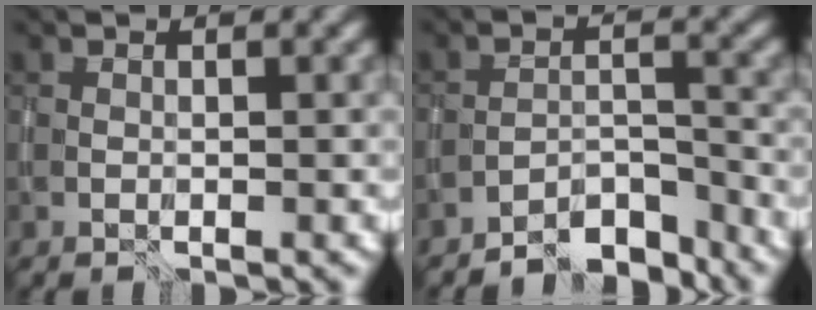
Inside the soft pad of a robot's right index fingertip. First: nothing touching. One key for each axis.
{"total": 4.7, "fx": -4.5, "fy": 1.0, "fz": 0.9, "tx": -0.004, "ty": 0.007, "tz": -0.081}